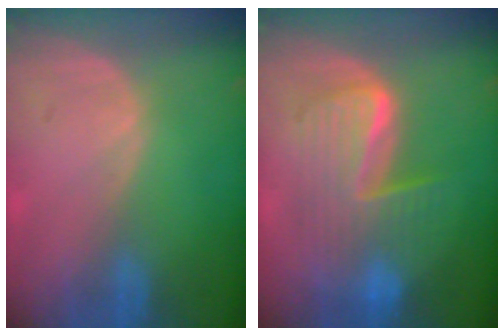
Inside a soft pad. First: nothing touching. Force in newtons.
{"total": 9.0, "press": 9.0, "slide": 0.6}